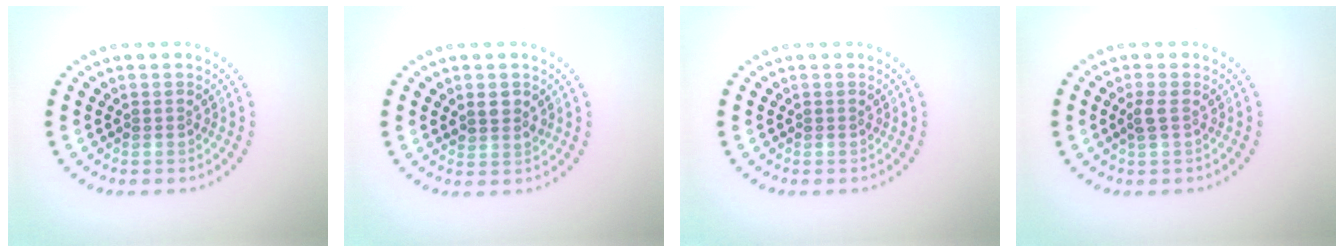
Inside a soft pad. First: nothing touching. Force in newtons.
{"total": 1.5, "press": 1.4, "slide": 0.5}
{"total": 0.0}
{"total": 1.2, "press": 1.0, "slide": 0.6}